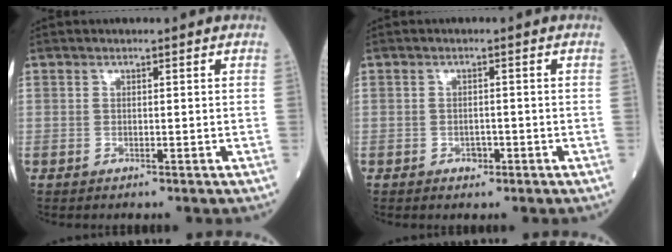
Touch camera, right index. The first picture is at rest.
{"total": 1.5, "force": [-0.7, 1.0, 0.8], "torque": [-0.011, 0.003, -0.008]}